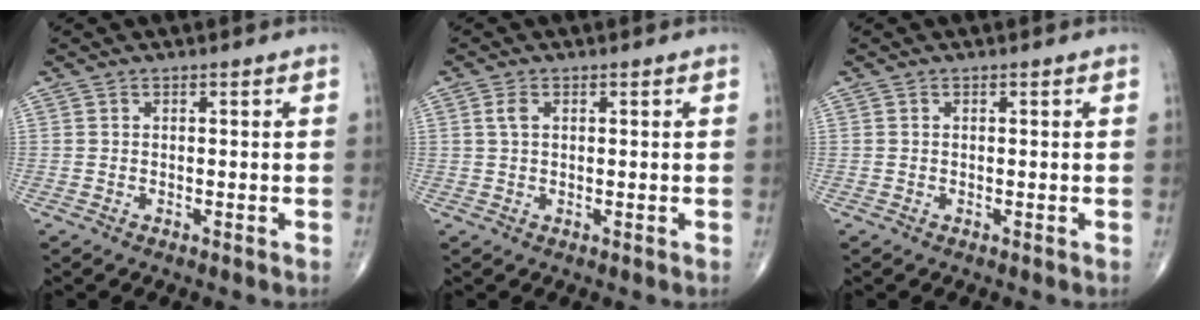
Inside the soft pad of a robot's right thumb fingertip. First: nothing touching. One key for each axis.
{"total": 1.7, "fx": 0.4, "fy": 1.0, "fz": 1.4, "tx": -0.034, "ty": 0.006, "tz": 0.009}
{"total": 0.0}